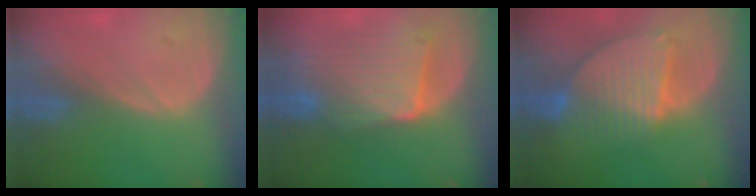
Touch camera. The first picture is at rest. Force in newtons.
{"total": 9.6, "press": 8.7, "slide": 4.1}
{"total": 8.6, "press": 7.5, "slide": 4.2}